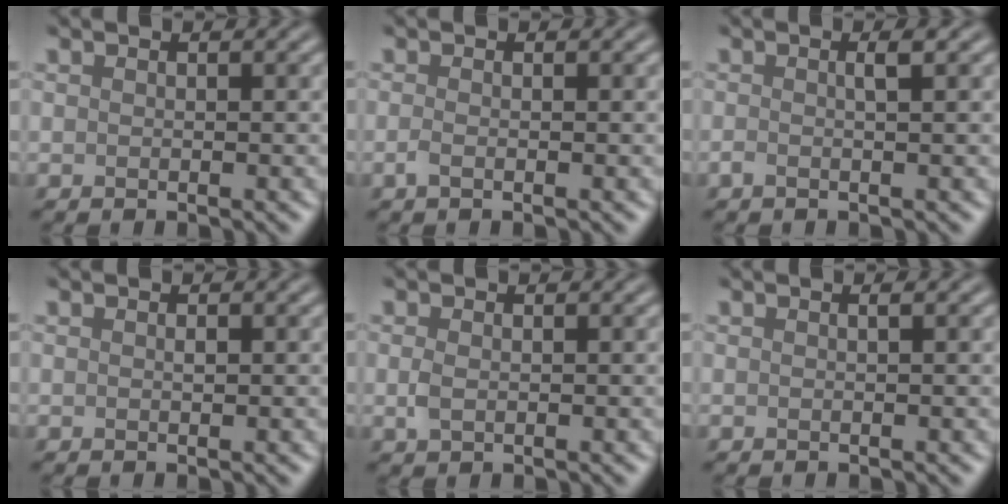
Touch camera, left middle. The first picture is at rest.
{"total": 0.9, "force": [-0.6, 0.2, 0.6], "torque": [-0.013, -0.002, -0.007]}
{"total": 1.4, "force": [-0.3, 0.2, 1.3], "torque": [-0.023, 0.003, -0.005]}
{"total": 0.0}
{"total": 0.9, "force": [-0.4, 0.6, 0.5], "torque": [-0.020, -0.002, 0.004]}
{"total": 0.8, "force": [0.2, 0.4, 0.7], "torque": [-0.002, -0.003, -0.004]}